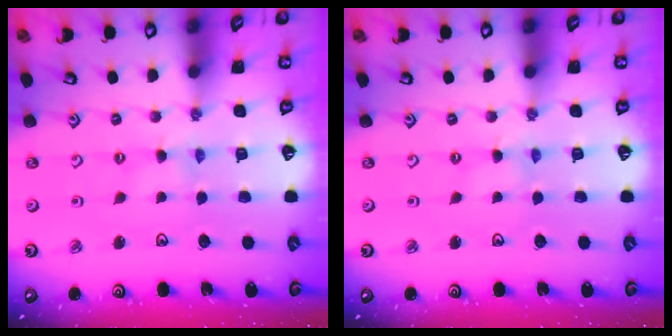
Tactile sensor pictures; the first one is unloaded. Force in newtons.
{"total": 0.0}